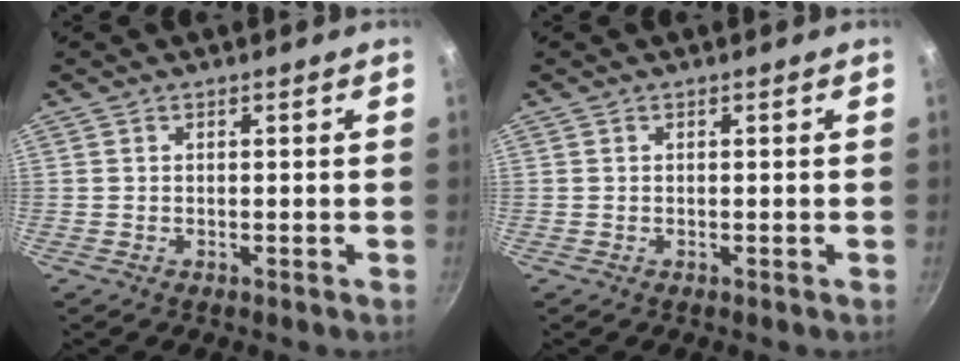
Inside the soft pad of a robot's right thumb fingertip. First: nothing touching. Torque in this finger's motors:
{"motor_torque": [-0.03, 0.03, 0.00, 0.00, 0.00]}